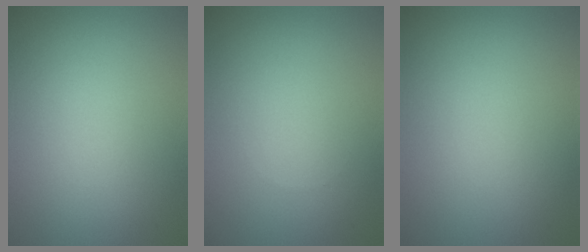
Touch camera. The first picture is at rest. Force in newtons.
{"total": 0.0}
{"total": 0.0}